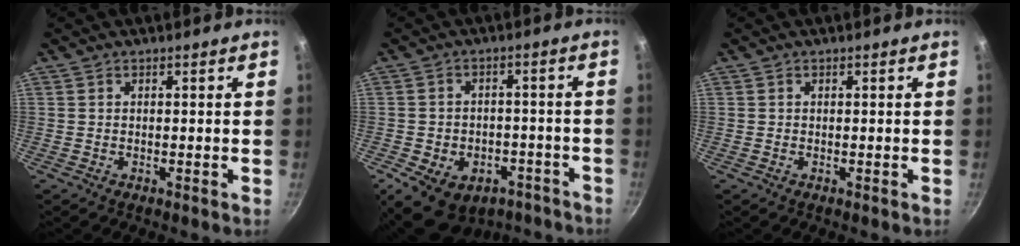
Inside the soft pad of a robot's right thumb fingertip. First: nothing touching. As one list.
[{"total": 15.5, "force": [-8.4, 10.6, 7.6], "torque": [-0.094, 0.043, -0.101]}, {"total": 0.0}]